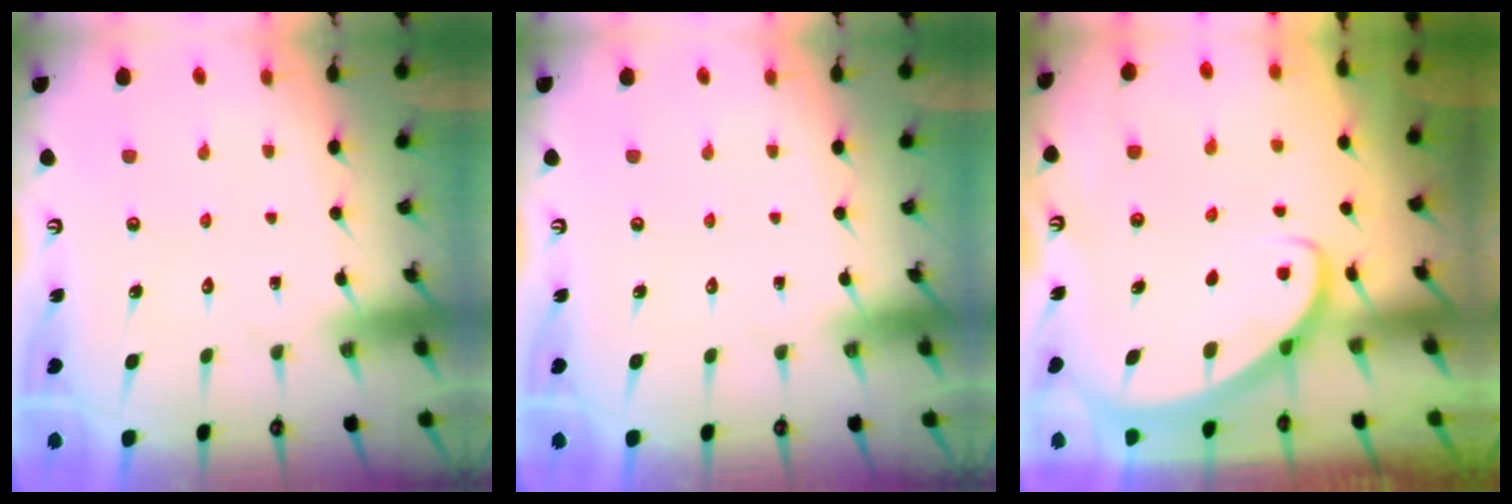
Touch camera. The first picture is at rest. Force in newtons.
{"total": 0.0}
{"total": 2.7, "press": 2.7, "slide": 0.1}